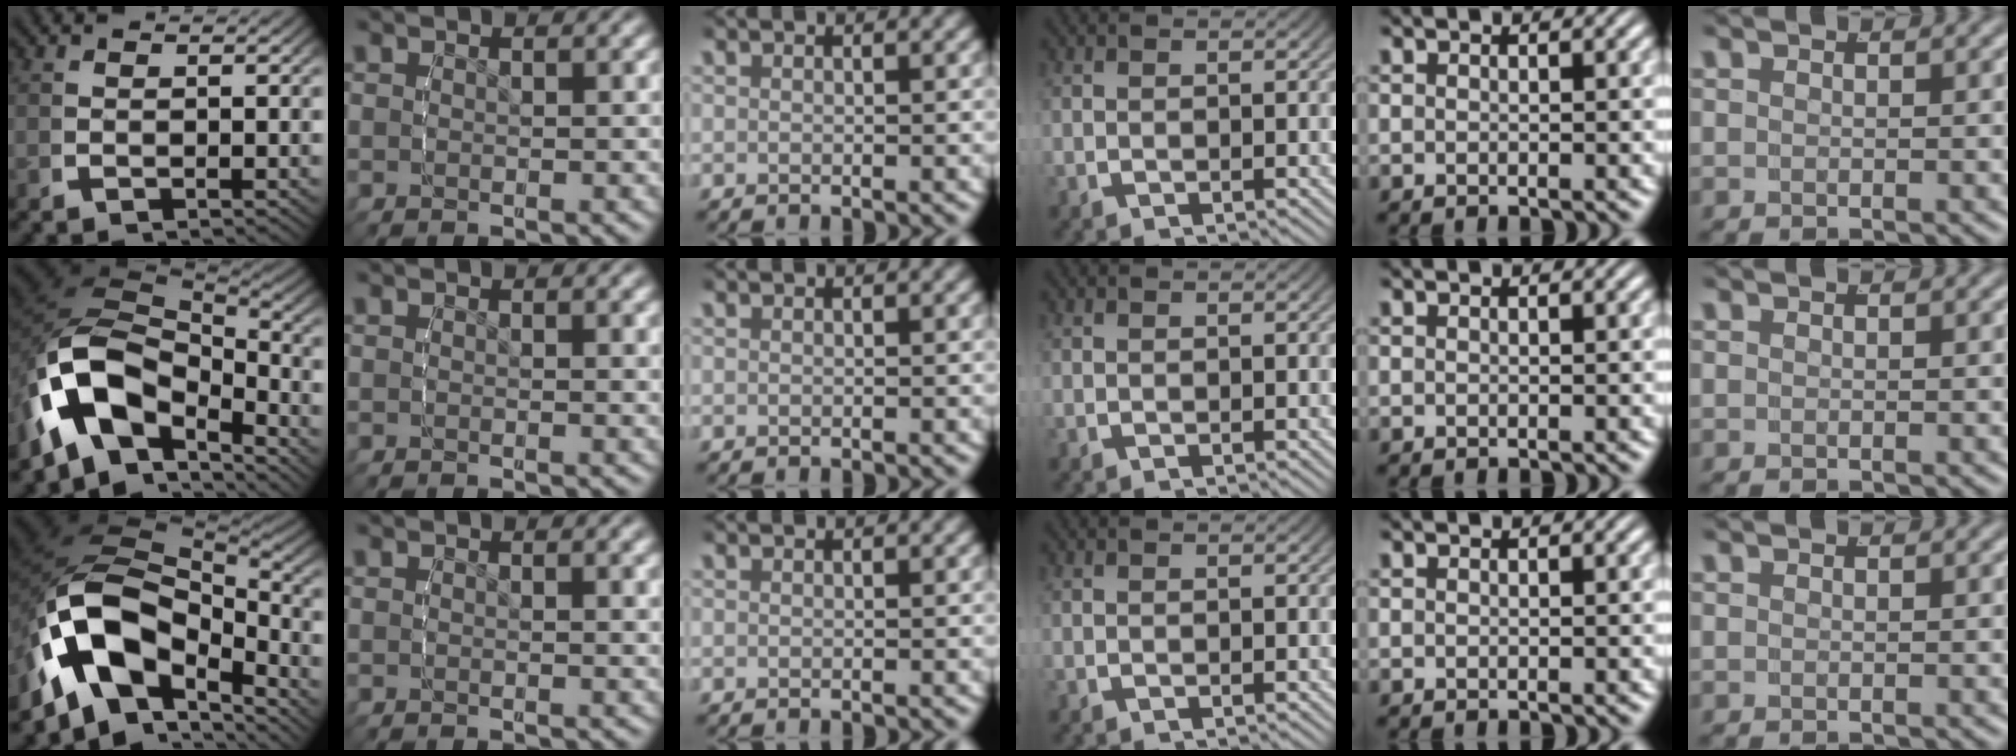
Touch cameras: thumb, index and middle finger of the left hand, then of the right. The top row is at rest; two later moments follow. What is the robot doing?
{"motion": "lift_and_place", "object": "screwdriver"}